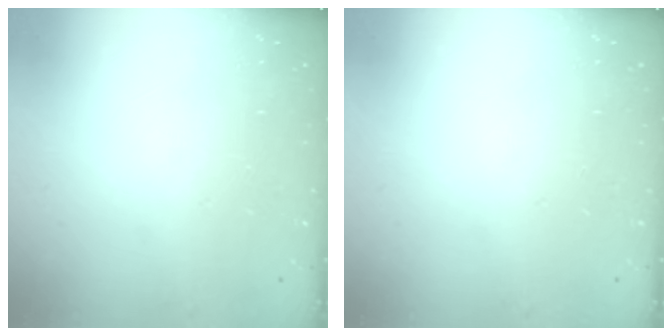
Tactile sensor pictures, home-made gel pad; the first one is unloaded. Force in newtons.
{"total": 0.0}